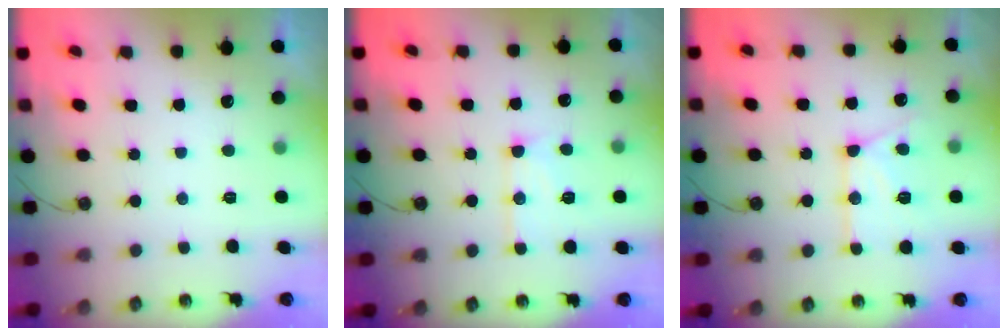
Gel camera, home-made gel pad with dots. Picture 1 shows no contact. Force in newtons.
{"total": 10.8, "press": 10.8, "slide": 1.0}
{"total": 13.4, "press": 13.3, "slide": 1.2}